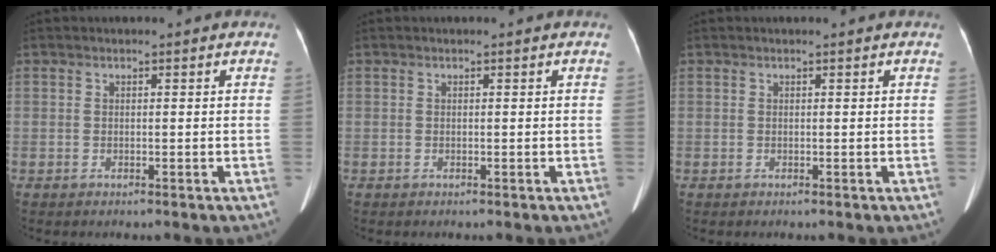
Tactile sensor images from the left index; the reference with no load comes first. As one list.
[{"total": 0.0}, {"total": 0.0}]